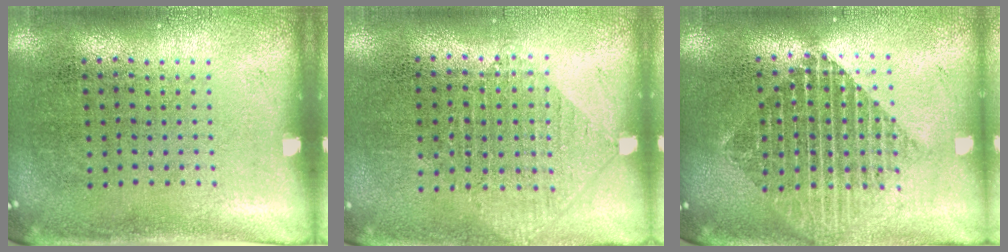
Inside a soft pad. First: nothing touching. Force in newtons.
{"total": 1.0, "press": 0.9, "slide": 0.2}
{"total": 2.1, "press": 1.7, "slide": 1.2}